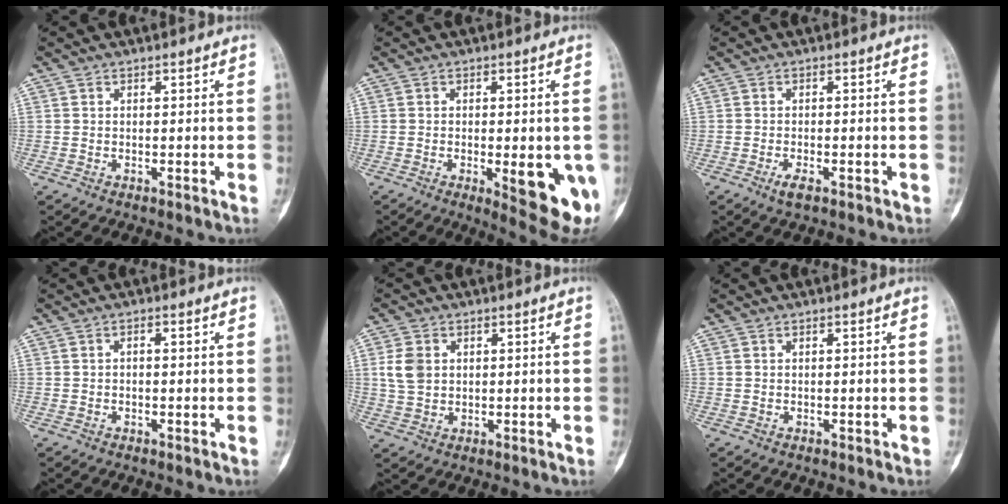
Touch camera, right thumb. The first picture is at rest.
{"total": 11.5, "force": [-2.8, 3.9, 10.4], "torque": [-0.113, -0.017, -0.026]}
{"total": 2.5, "force": [-1.4, 1.0, 1.8], "torque": [-0.032, 0.001, -0.027]}
{"total": 0.6, "force": [-0.1, 0.4, 0.5], "torque": [0.000, 0.001, -0.008]}
{"total": 5.3, "force": [1.0, 4.1, 3.2], "torque": [-0.053, 0.000, 0.020]}
{"total": 0.0}